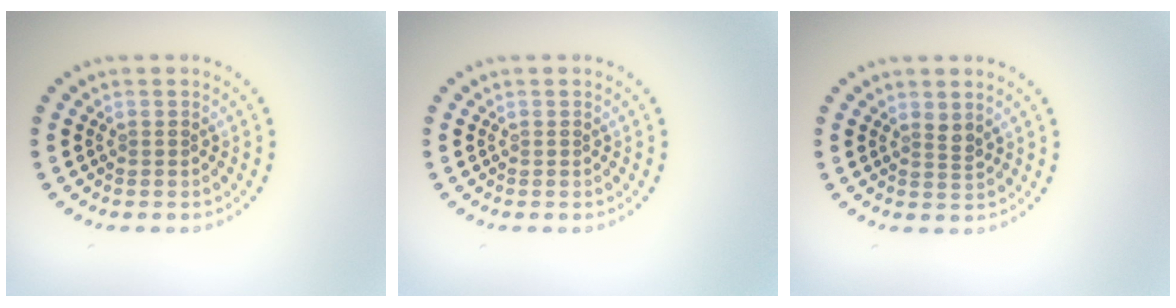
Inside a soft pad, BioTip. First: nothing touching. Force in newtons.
{"total": 0.0}
{"total": 1.2, "press": 1.0, "slide": 0.7}